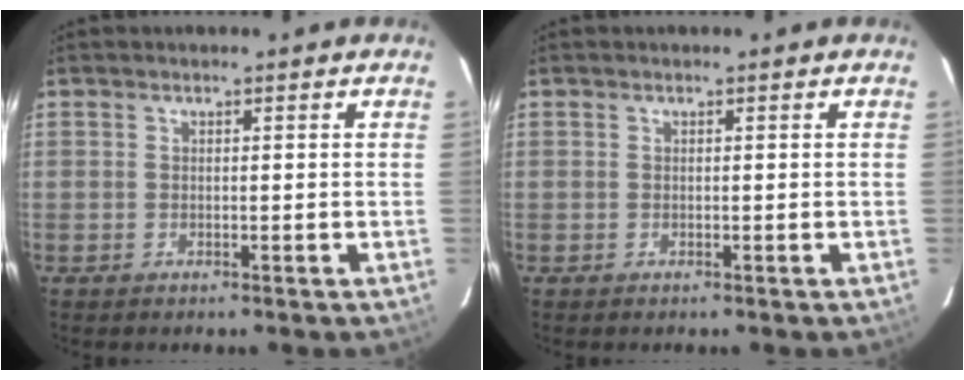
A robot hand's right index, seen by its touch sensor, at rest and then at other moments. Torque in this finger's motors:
{"motor_torque": [0.00, 0.00, 0.00, 0.00]}